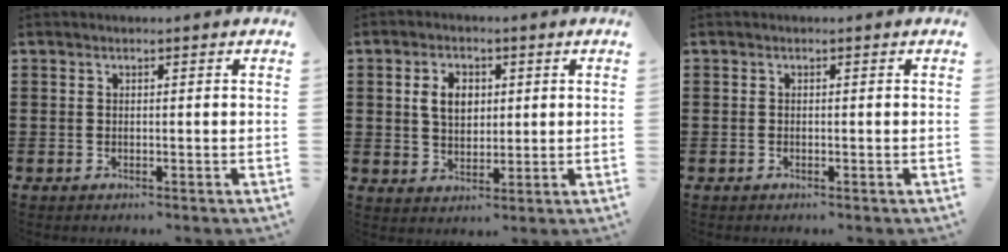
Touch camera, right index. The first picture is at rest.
{"total": 4.9, "force": [1.1, 3.3, 3.4], "torque": [-0.068, 0.010, 0.015]}
{"total": 0.0}